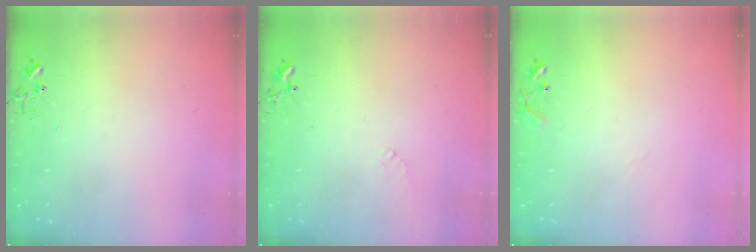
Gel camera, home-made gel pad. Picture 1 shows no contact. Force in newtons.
{"total": 5.5, "press": 5.5, "slide": 0.8}
{"total": 8.6, "press": 8.6, "slide": 0.5}